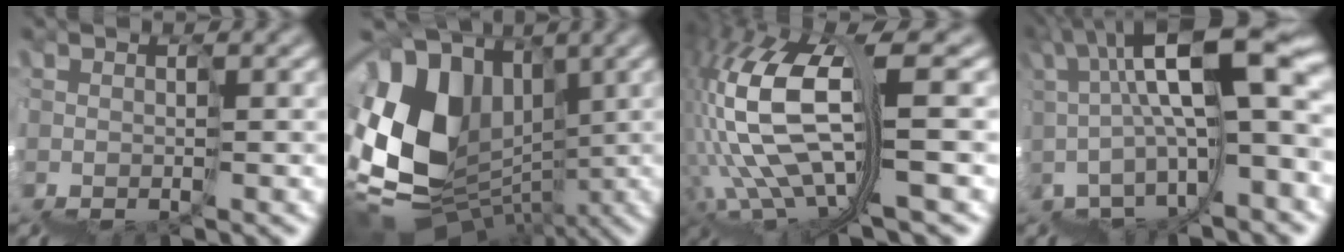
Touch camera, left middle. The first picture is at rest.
{"total": 11.0, "force": [3.8, 8.8, 5.4], "torque": [-0.125, 0.034, 0.068]}
{"total": 9.3, "force": [2.6, 3.3, 8.3], "torque": [-0.191, 0.033, 0.042]}
{"total": 11.6, "force": [2.6, 3.1, 10.9], "torque": [-0.160, 0.048, 0.049]}